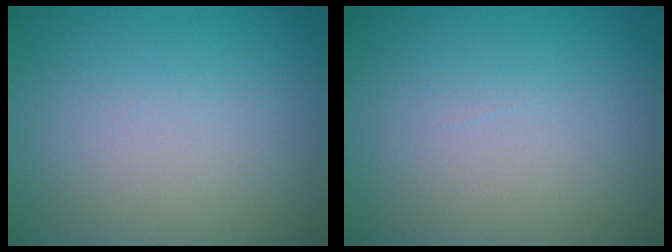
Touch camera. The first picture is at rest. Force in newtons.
{"total": 0.0}